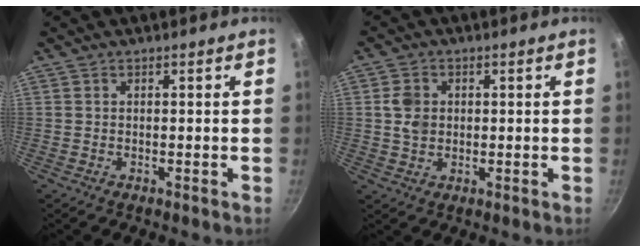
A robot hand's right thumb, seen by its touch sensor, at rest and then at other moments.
{"total": 4.7, "force": [0.6, 3.8, 2.8], "torque": [-0.040, -0.001, 0.012]}